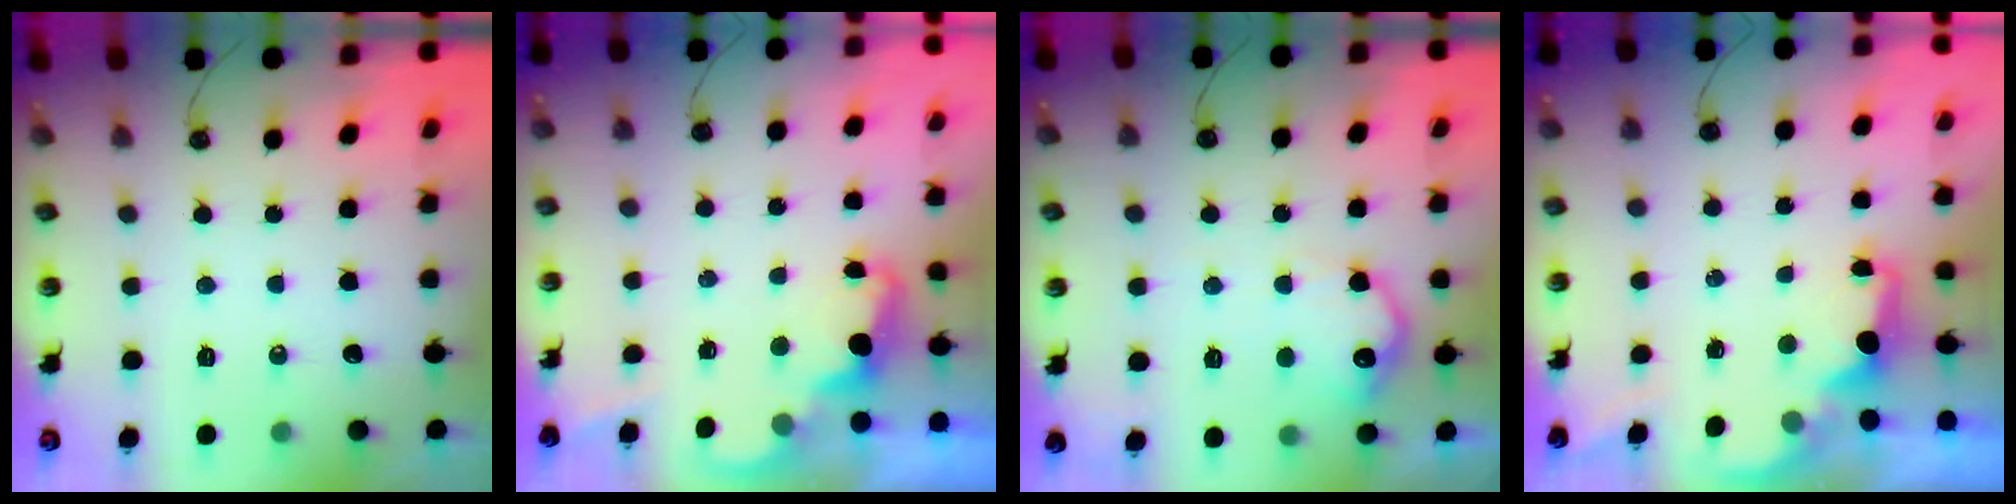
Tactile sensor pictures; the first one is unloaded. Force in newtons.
{"total": 2.3, "press": 2.3, "slide": 0.5}
{"total": 12.3, "press": 12.3, "slide": 0.8}
{"total": 1.9, "press": 1.7, "slide": 0.8}